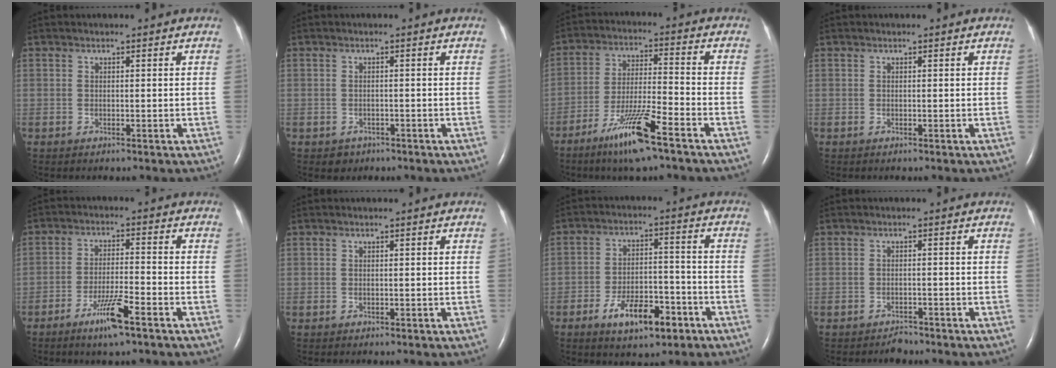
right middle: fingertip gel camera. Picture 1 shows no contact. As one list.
[{"total": 1.6, "force": [-1.0, 1.3, 0.1], "torque": [-0.004, 0.005, -0.010]}, {"total": 11.0, "force": [-7.1, 0.4, 8.5], "torque": [-0.166, -0.023, -0.130]}, {"total": 0.0}, {"total": 6.7, "force": [-4.2, 0.3, 5.2], "torque": [-0.102, -0.009, -0.076]}, {"total": 0.0}, {"total": 9.4, "force": [-5.3, 3.8, 6.8], "torque": [-0.123, 0.007, -0.080]}, {"total": 1.5, "force": [-1.4, 0.6, 0.1], "torque": [-0.008, -0.002, -0.021]}]